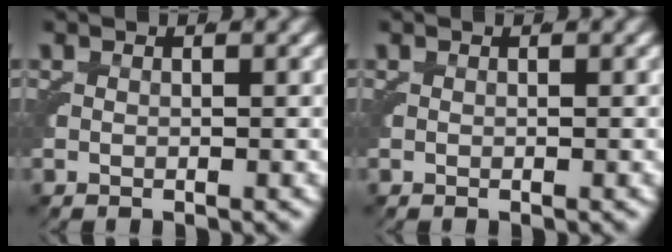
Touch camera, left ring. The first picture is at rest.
{"total": 0.0}